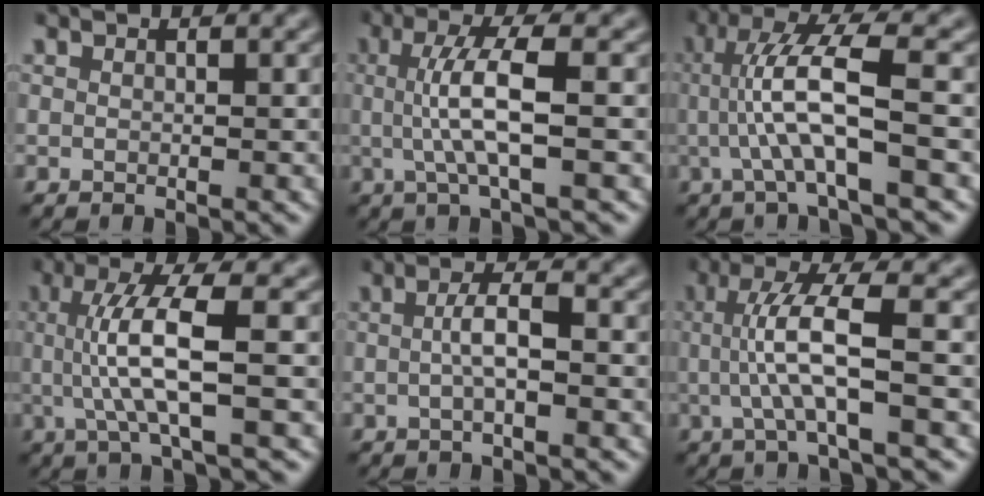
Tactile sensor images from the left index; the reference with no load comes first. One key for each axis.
{"total": 4.9, "fx": -0.5, "fy": 0.9, "fz": 4.8, "tx": -0.096, "ty": 0.005, "tz": -0.002}
{"total": 6.4, "fx": -1.1, "fy": 1.0, "fz": 6.3, "tx": -0.123, "ty": 0.017, "tz": -0.013}
{"total": 6.1, "fx": -0.4, "fy": 1.2, "fz": 6.0, "tx": -0.119, "ty": 0.005, "tz": -0.001}
{"total": 2.5, "fx": -0.6, "fy": 0.4, "fz": 2.4, "tx": -0.044, "ty": 0.007, "tz": -0.008}
{"total": 5.4, "fx": -0.7, "fy": 0.8, "fz": 5.3, "tx": -0.102, "ty": 0.008, "tz": -0.007}